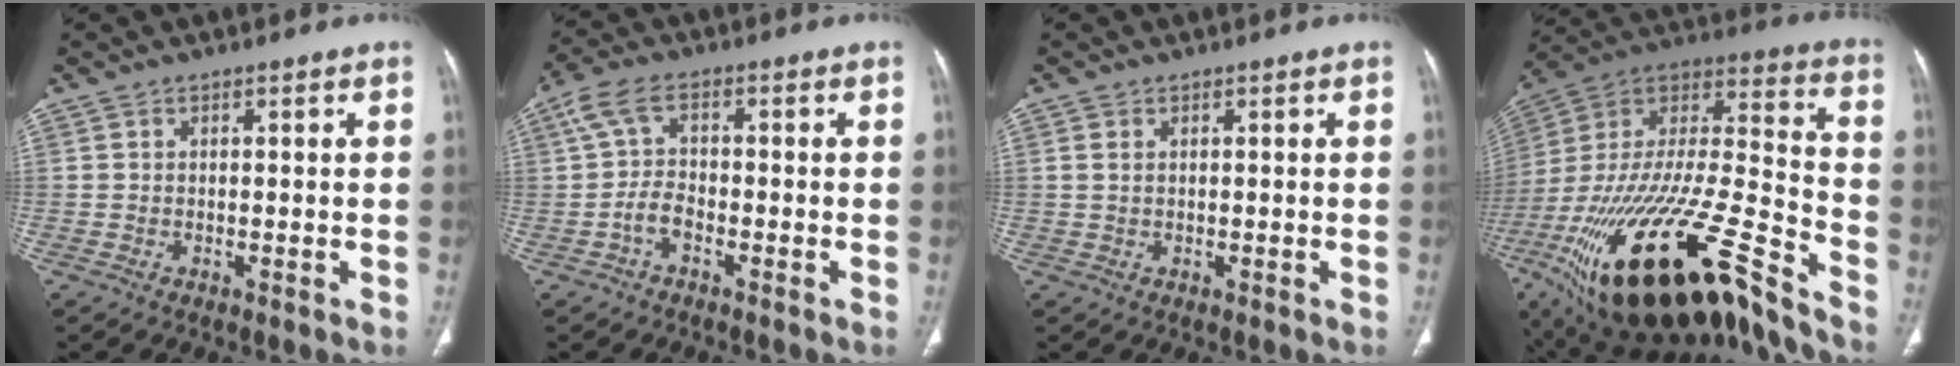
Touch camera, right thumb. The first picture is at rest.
{"total": 5.0, "force": [-1.8, 2.8, 3.7], "torque": [-0.078, 0.024, -0.038]}
{"total": 1.3, "force": [0.5, 0.8, 0.9], "torque": [-0.022, 0.001, 0.014]}
{"total": 37.3, "force": [-23.0, 12.0, 26.8], "torque": [-0.485, 0.042, -0.392]}